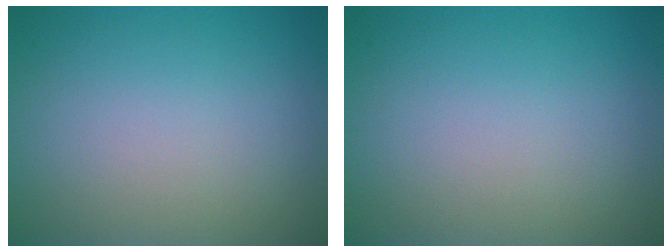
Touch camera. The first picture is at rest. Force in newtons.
{"total": 0.0}